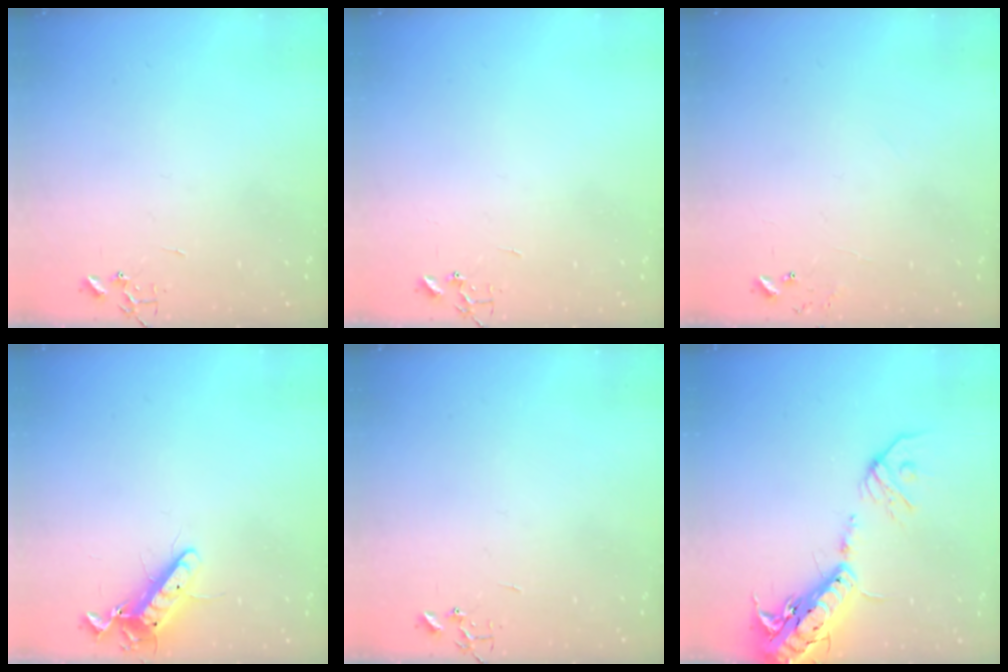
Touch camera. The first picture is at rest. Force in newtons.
{"total": 0.0}
{"total": 6.3, "press": 6.3, "slide": 0.5}
{"total": 12.1, "press": 12.0, "slide": 1.4}
{"total": 0.0}
{"total": 18.7, "press": 18.3, "slide": 3.9}